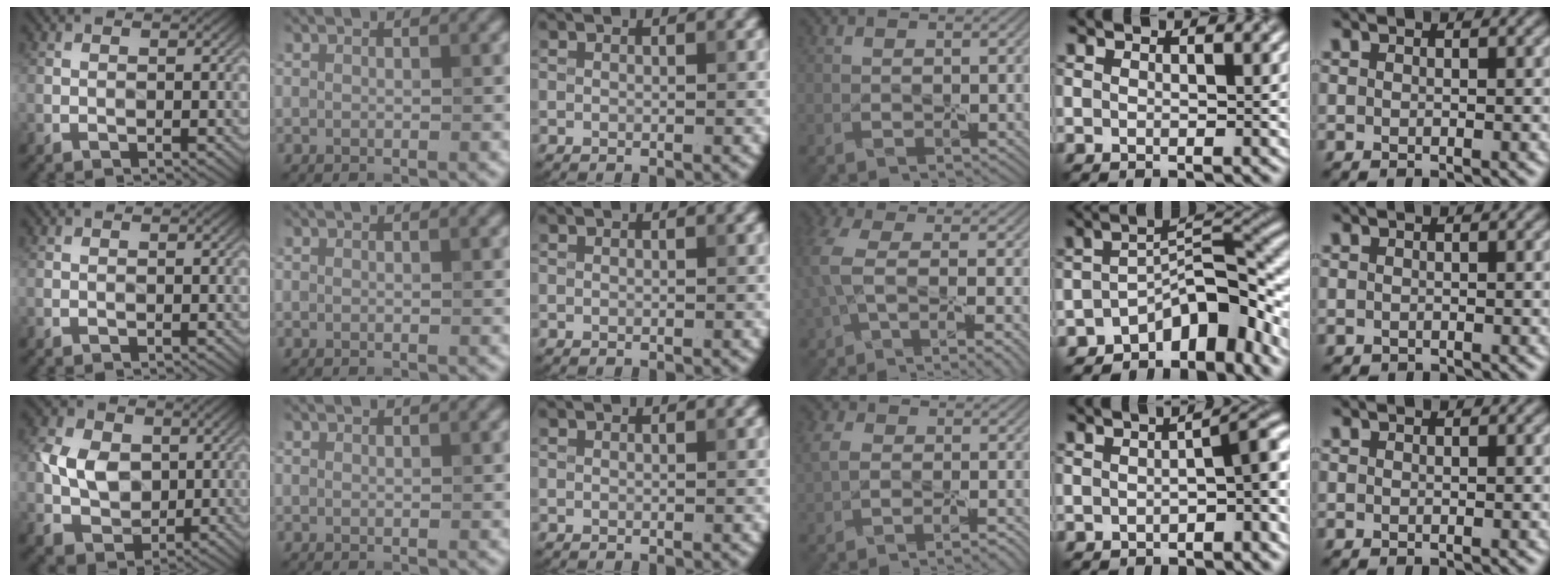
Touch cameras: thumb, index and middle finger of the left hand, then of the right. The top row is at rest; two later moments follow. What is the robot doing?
{"motion": "peel", "object": "window cling"}